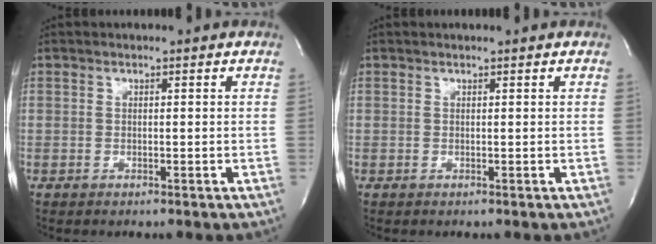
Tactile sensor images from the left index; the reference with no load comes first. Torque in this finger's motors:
{"motor_torque": [-0.05, -0.02, -0.06, 0.00]}